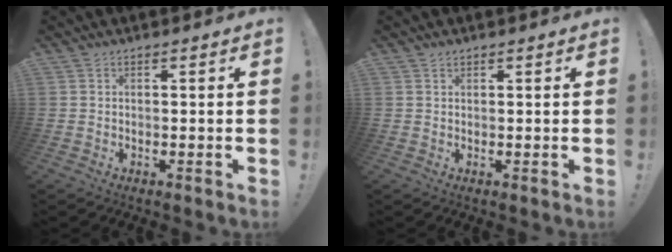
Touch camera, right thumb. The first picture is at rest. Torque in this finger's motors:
{"motor_torque": [-0.13, 0.19, 0.08, -0.13, 0.00]}